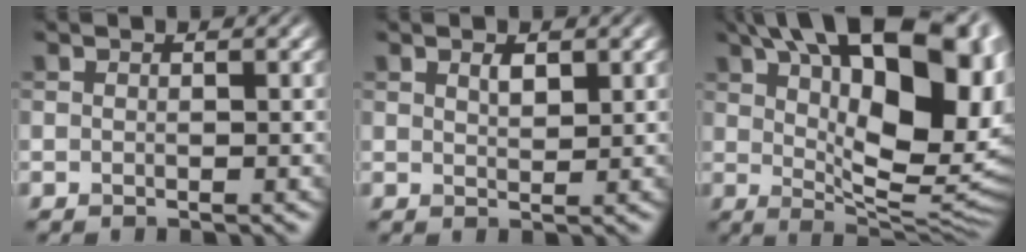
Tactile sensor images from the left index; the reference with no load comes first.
{"total": 1.3, "force": [0.8, 0.5, 0.8], "torque": [-0.016, 0.000, 0.015]}
{"total": 20.7, "force": [7.5, 9.4, 16.8], "torque": [-0.216, 0.035, 0.120]}